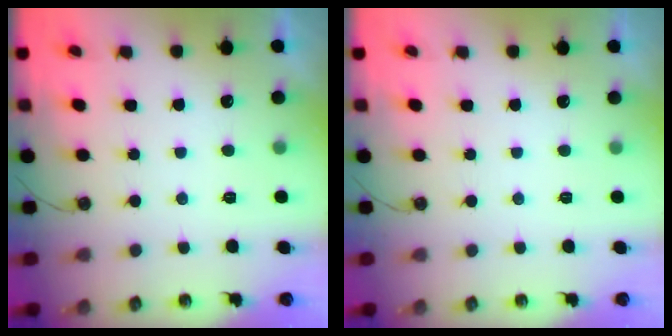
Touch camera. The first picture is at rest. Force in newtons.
{"total": 0.0}